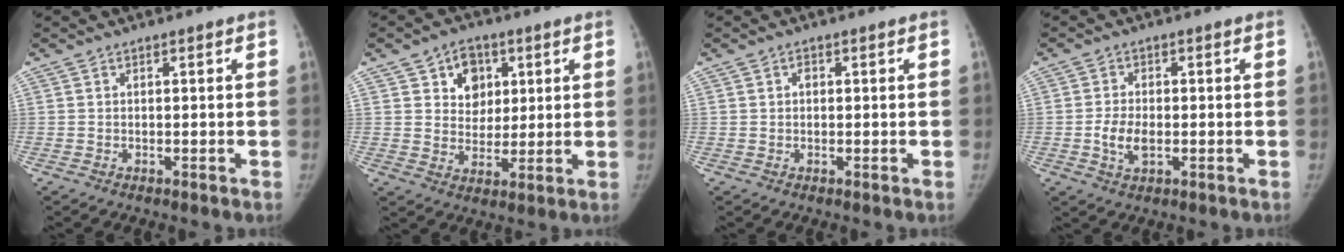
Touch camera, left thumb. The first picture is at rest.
{"total": 8.2, "force": [3.4, 6.5, 3.6], "torque": [-0.016, -0.011, 0.054]}
{"total": 1.1, "force": [0.3, 0.9, 0.6], "torque": [-0.005, 0.003, 0.002]}
{"total": 4.5, "force": [-0.9, 2.6, 3.6], "torque": [-0.068, 0.002, -0.017]}